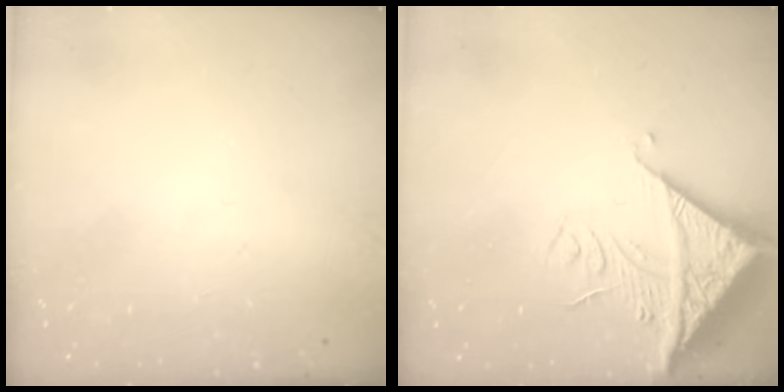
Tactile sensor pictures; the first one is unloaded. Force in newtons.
{"total": 15.7, "press": 15.6, "slide": 1.8}